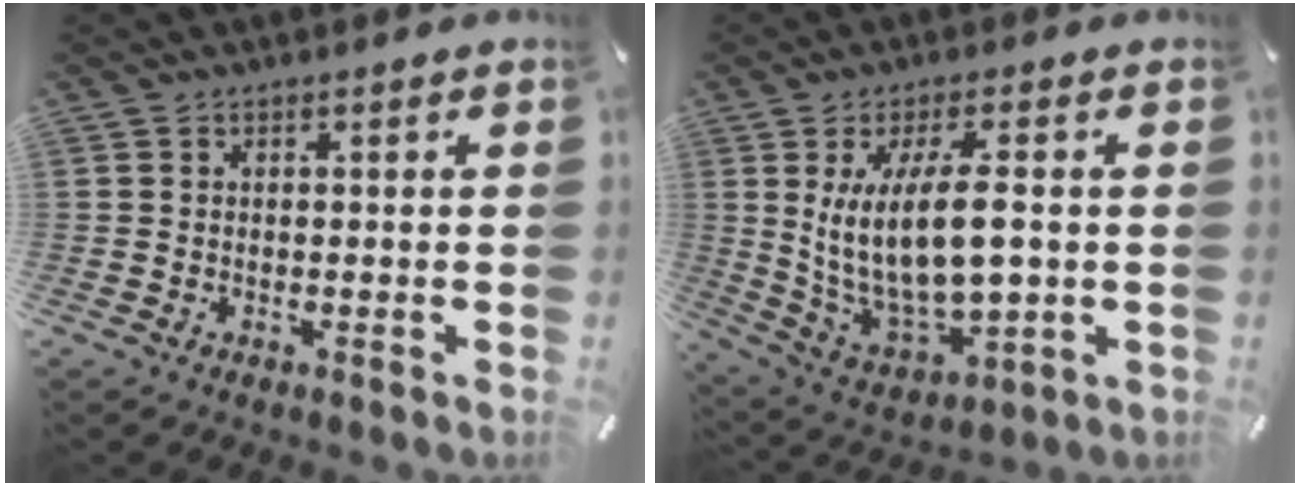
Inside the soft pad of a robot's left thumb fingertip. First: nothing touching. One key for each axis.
{"total": 15.4, "fx": 2.4, "fy": 6.5, "fz": 13.8, "tx": -0.285, "ty": -0.011, "tz": 0.040}